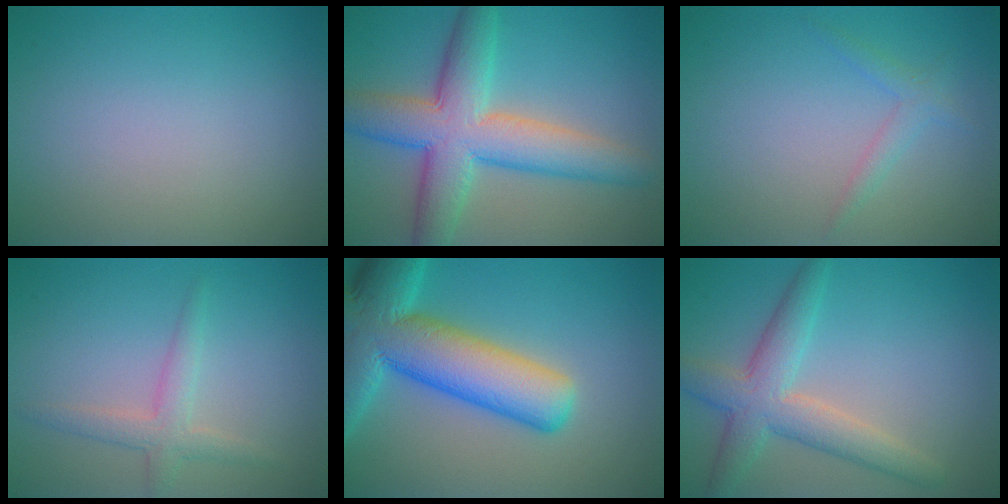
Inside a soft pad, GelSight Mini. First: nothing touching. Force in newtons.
{"total": 8.9, "press": 8.9, "slide": 0.3}
{"total": 1.4, "press": 1.4, "slide": 0.1}
{"total": 2.4, "press": 2.4, "slide": 0.1}
{"total": 11.9, "press": 11.9, "slide": 0.7}
{"total": 5.1, "press": 5.1, "slide": 0.1}